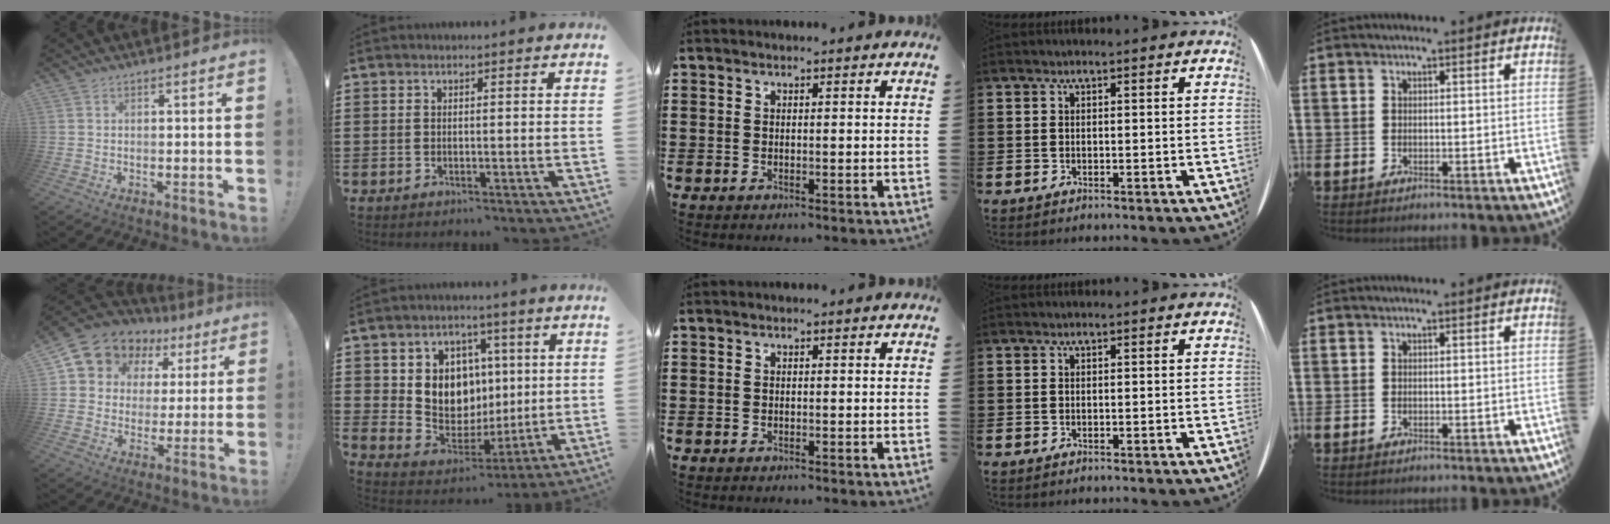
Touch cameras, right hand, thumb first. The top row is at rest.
{"thumb": {"total": 8.4, "force": [4.4, 6.9, 1.9], "torque": [-0.032, -0.042, 0.085]}, "index": {"total": 8.9, "force": [2.4, 8.0, 3.0], "torque": [-0.071, -0.019, 0.047]}, "middle": {"total": 0.6, "force": [-0.6, 0.2, 0.0], "torque": [-0.001, 0.002, -0.013]}}